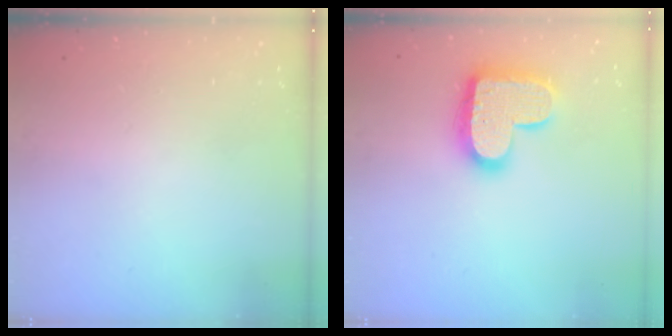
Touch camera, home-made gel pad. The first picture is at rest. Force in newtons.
{"total": 20.1, "press": 20.1, "slide": 1.3}